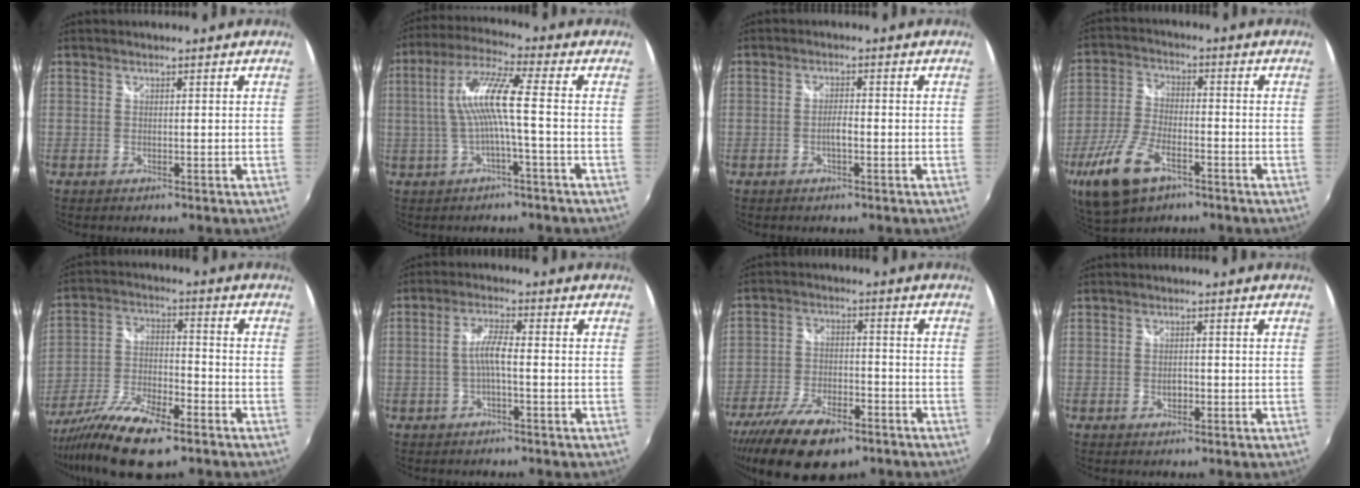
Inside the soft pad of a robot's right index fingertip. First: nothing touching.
{"total": 9.4, "force": [-1.0, -0.1, 9.4], "torque": [-0.189, 0.009, -0.012]}
{"total": 2.1, "force": [-0.8, 0.5, 1.8], "torque": [-0.037, 0.003, -0.016]}
{"total": 14.5, "force": [-7.9, 6.9, 10.0], "torque": [-0.226, -0.024, -0.149]}
{"total": 15.5, "force": [-10.4, 4.7, 10.4], "torque": [-0.212, -0.036, -0.195]}
{"total": 4.0, "force": [-1.1, 0.4, 3.8], "torque": [-0.078, 0.007, -0.021]}
{"total": 16.3, "force": [-10.8, 7.1, 9.9], "torque": [-0.218, -0.034, -0.186]}
{"total": 1.8, "force": [-0.6, 1.2, 1.2], "torque": [-0.020, 0.001, -0.010]}